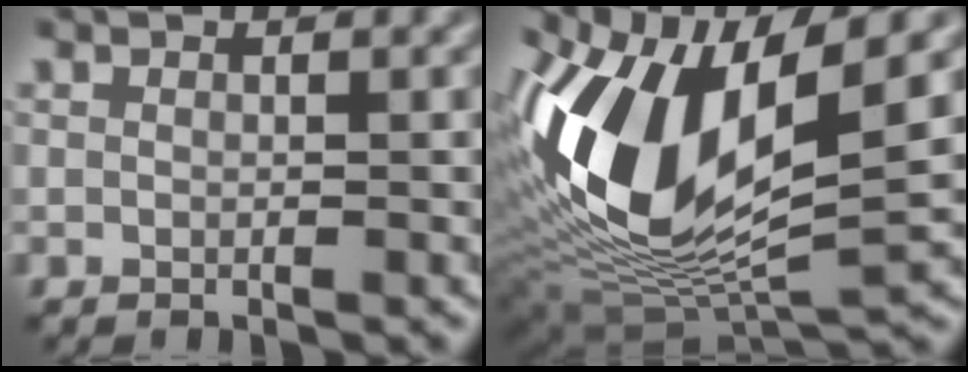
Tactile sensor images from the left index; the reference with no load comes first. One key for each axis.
{"total": 14.2, "fx": 2.4, "fy": 6.8, "fz": 12.3, "tx": -0.250, "ty": -0.002, "tz": 0.035}